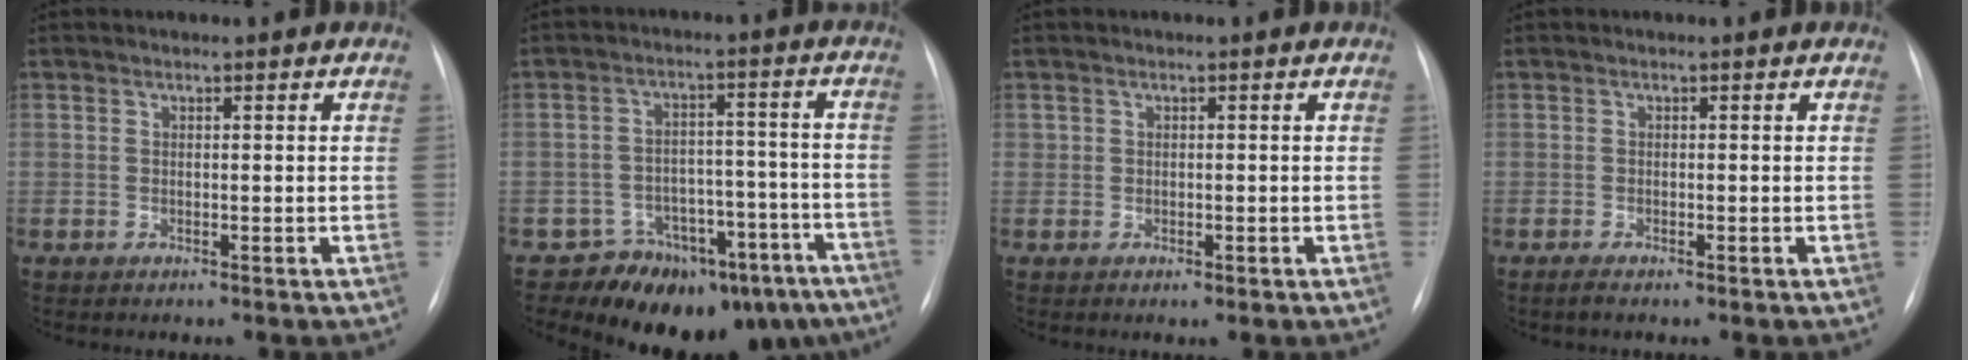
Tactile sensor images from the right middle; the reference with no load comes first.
{"total": 14.2, "force": [-11.4, 7.4, 3.9], "torque": [-0.016, 0.064, -0.145]}
{"total": 0.9, "force": [-0.2, 0.8, 0.4], "torque": [-0.011, -0.002, 0.001]}
{"total": 1.0, "force": [-0.7, 0.0, 0.6], "torque": [-0.023, -0.006, -0.013]}